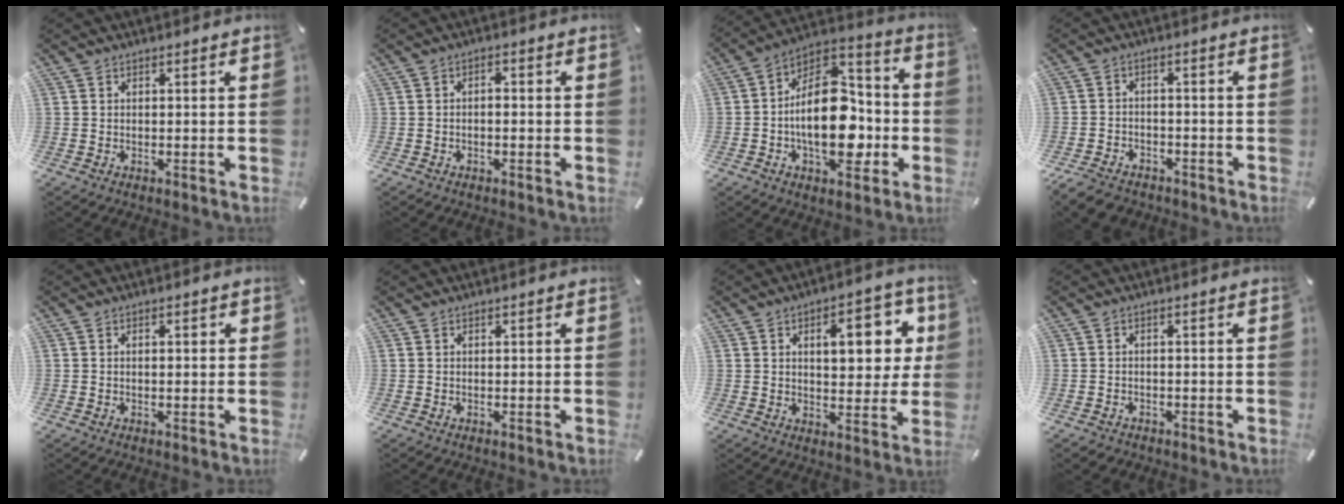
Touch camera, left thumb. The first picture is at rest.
{"total": 1.7, "force": [-0.8, 0.8, 1.2], "torque": [-0.025, 0.008, -0.018]}
{"total": 19.2, "force": [-3.6, 12.1, 14.5], "torque": [-0.229, 0.002, -0.059]}
{"total": 5.2, "force": [-4.2, 2.7, 1.6], "torque": [-0.040, 0.018, -0.083]}
{"total": 1.3, "force": [0.0, 0.7, 1.1], "torque": [-0.021, 0.003, -0.002]}
{"total": 0.0}
{"total": 13.8, "force": [4.2, 7.1, 11.0], "torque": [-0.136, -0.005, 0.062]}
{"total": 1.4, "force": [-1.0, 0.9, 0.3], "torque": [-0.006, 0.005, -0.023]}